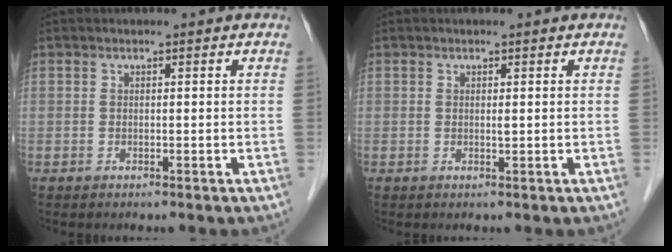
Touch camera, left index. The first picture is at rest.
{"total": 0.5, "force": [0.1, 0.1, 0.5], "torque": [-0.013, -0.002, 0.001]}